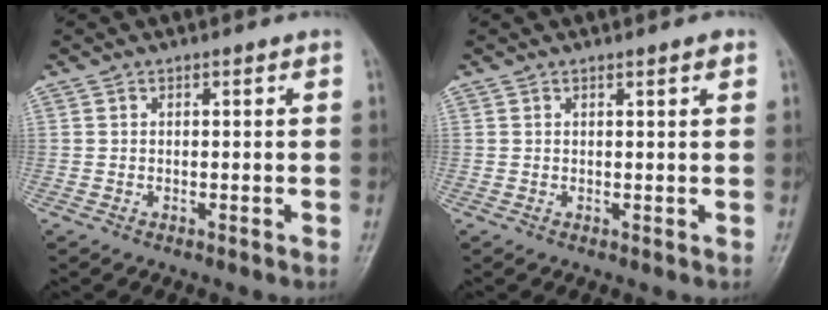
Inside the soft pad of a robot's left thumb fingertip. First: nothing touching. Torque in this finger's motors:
{"motor_torque": [-0.12, 0.01, 0.06, 0.09, 0.01]}